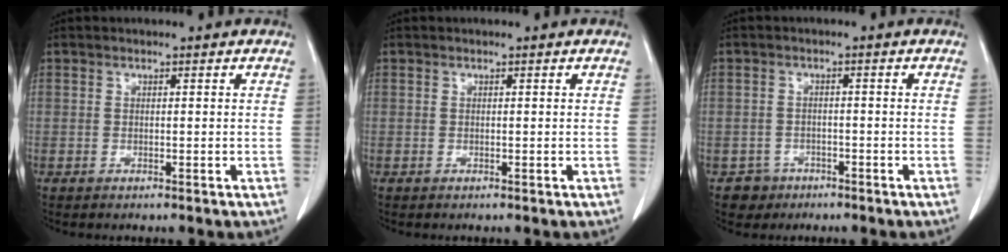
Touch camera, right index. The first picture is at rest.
{"total": 0.0}
{"total": 3.2, "force": [-1.8, 2.6, -0.3], "torque": [0.008, 0.013, -0.029]}